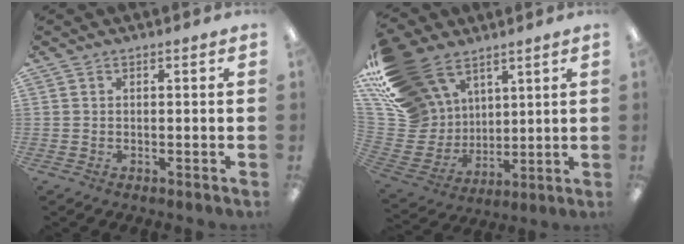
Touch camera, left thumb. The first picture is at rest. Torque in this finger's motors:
{"motor_torque": [1.42, 0.42, 1.41, -1.36, 0.46]}